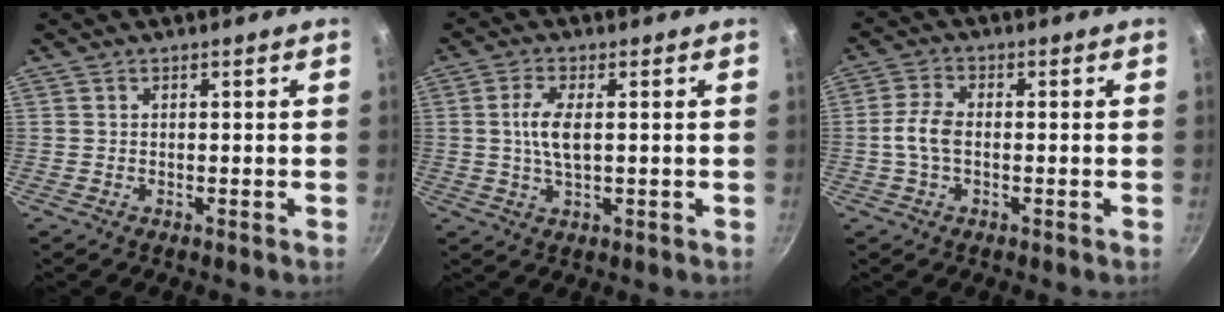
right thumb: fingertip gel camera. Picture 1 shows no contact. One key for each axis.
{"total": 5.8, "fx": 0.5, "fy": 2.2, "fz": 5.3, "tx": -0.115, "ty": 0.002, "tz": 0.009}
{"total": 5.2, "fx": -0.6, "fy": 3.0, "fz": 4.2, "tx": -0.087, "ty": 0.018, "tz": -0.018}